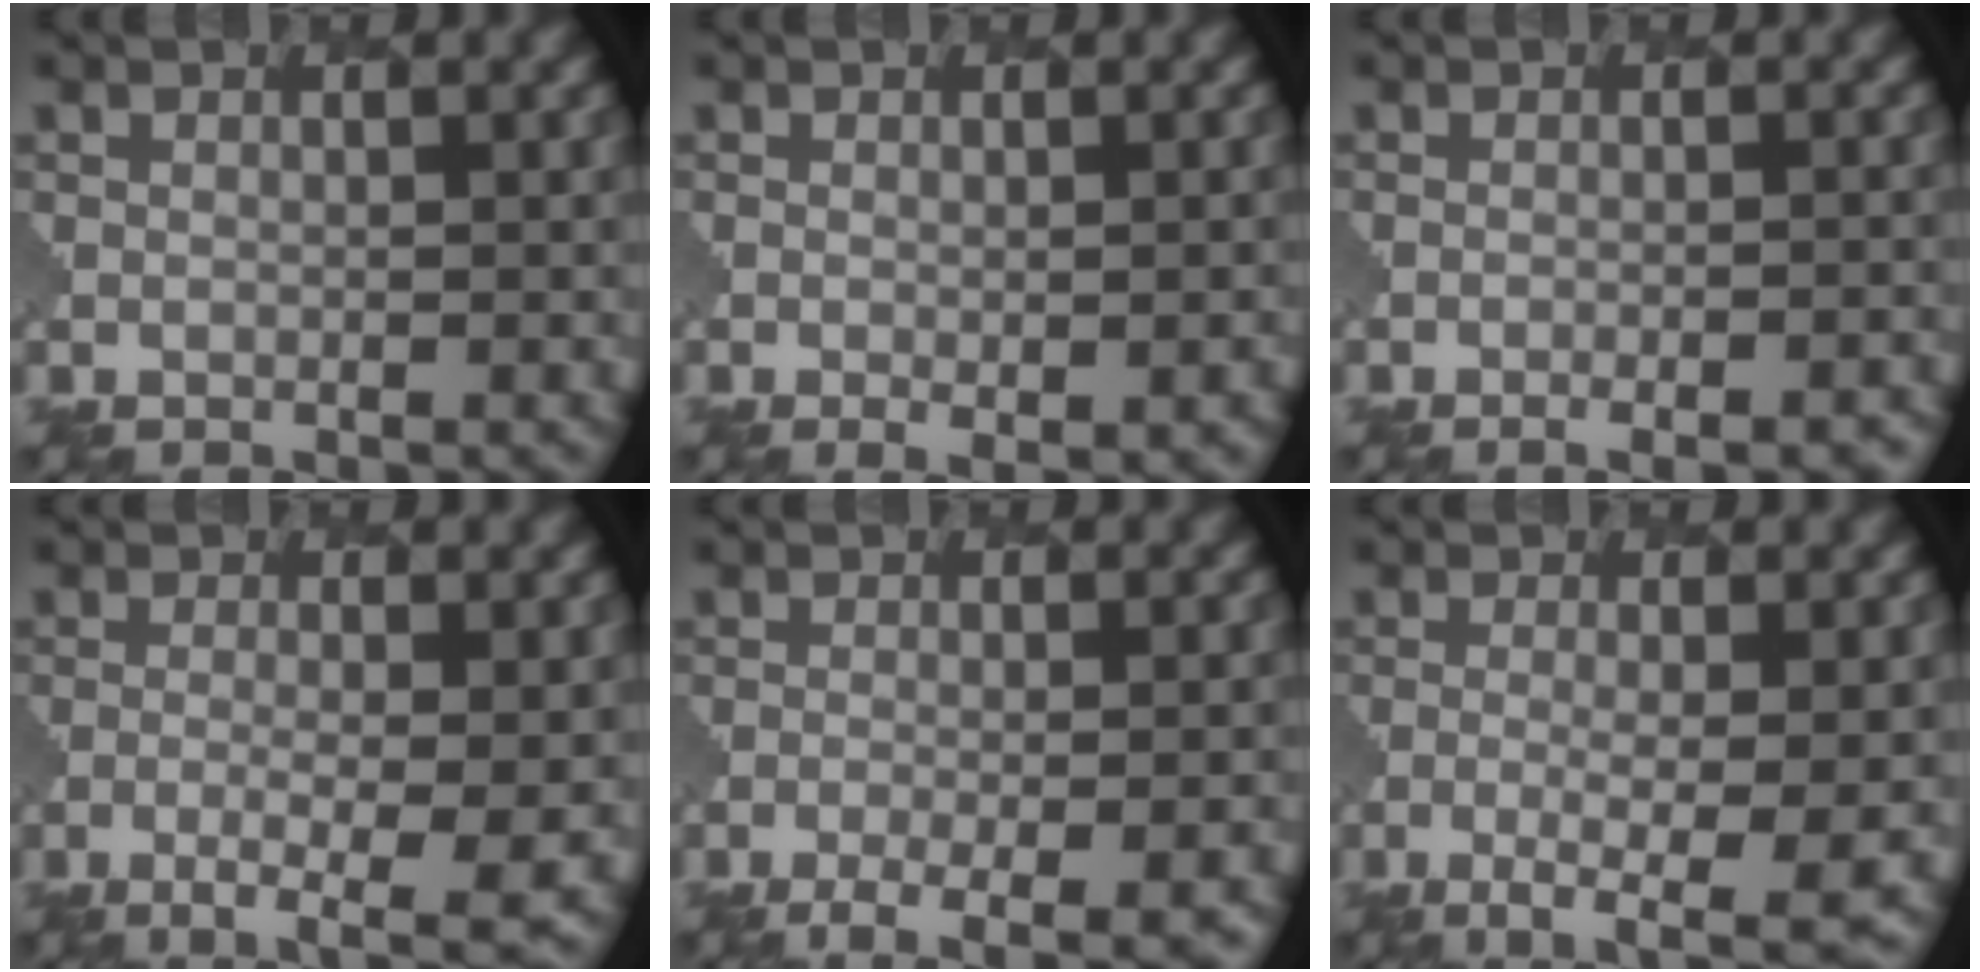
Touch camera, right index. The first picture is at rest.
{"total": 2.7, "force": [-1.0, 0.8, 2.4], "torque": [-0.033, -0.008, -0.006]}
{"total": 4.1, "force": [-2.8, 1.5, 2.6], "torque": [-0.011, 0.010, -0.029]}
{"total": 4.5, "force": [-1.6, 1.0, 4.1], "torque": [-0.069, -0.006, -0.027]}
{"total": 5.4, "force": [-3.2, 1.5, 4.1], "torque": [-0.052, -0.004, -0.044]}
{"total": 4.7, "force": [-2.0, 0.9, 4.1], "torque": [-0.068, -0.005, -0.037]}